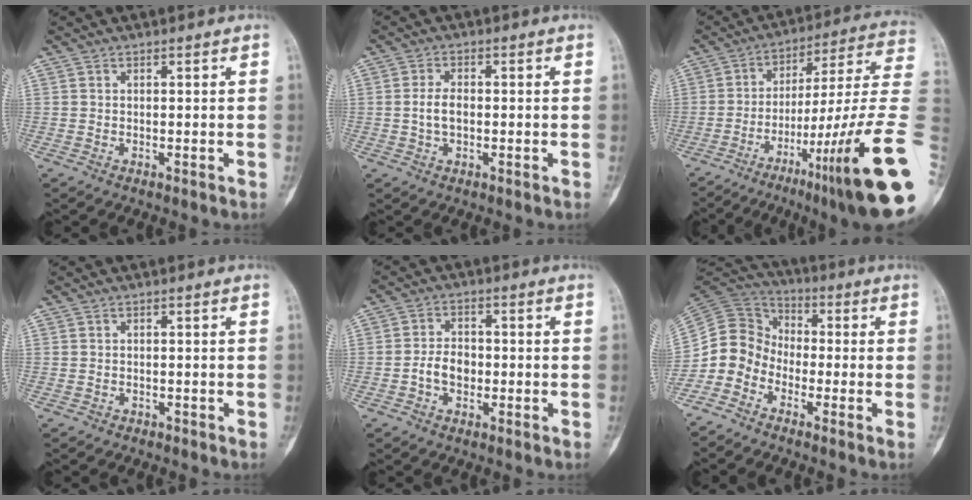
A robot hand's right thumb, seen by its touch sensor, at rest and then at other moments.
{"total": 3.8, "force": [-0.3, 2.2, 3.1], "torque": [-0.063, 0.008, -0.006]}
{"total": 26.9, "force": [-9.5, 3.5, 24.9], "torque": [-0.310, 0.050, -0.138]}
{"total": 0.6, "force": [-0.4, 0.4, 0.1], "torque": [-0.011, 0.001, -0.005]}
{"total": 4.6, "force": [-1.2, 3.3, 3.1], "torque": [-0.045, 0.018, -0.026]}
{"total": 8.9, "force": [-4.3, 7.2, 2.8], "torque": [-0.038, 0.057, -0.102]}